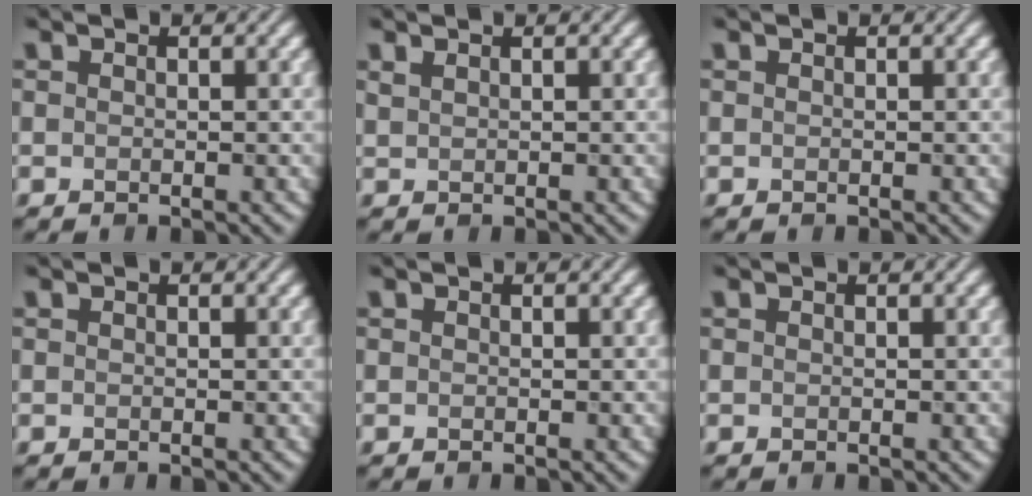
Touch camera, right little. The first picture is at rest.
{"total": 0.8, "force": [0.7, 0.2, 0.3], "torque": [-0.010, 0.002, 0.016]}
{"total": 0.0}
{"total": 0.0}
{"total": 0.0}
{"total": 0.0}